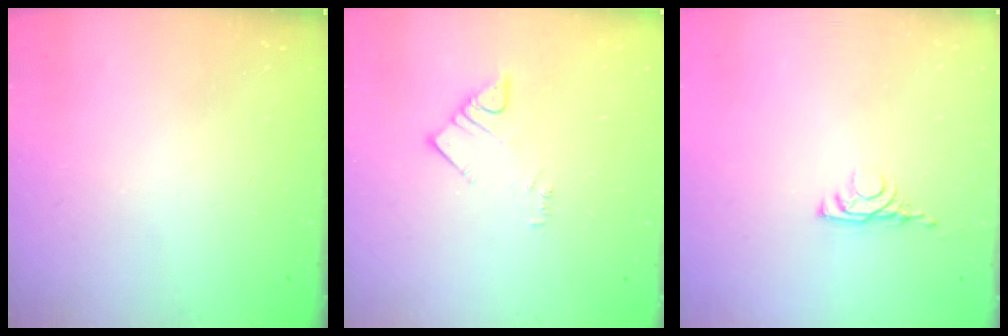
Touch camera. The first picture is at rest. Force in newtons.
{"total": 3.1, "press": 3.0, "slide": 0.4}
{"total": 4.0, "press": 3.9, "slide": 0.6}